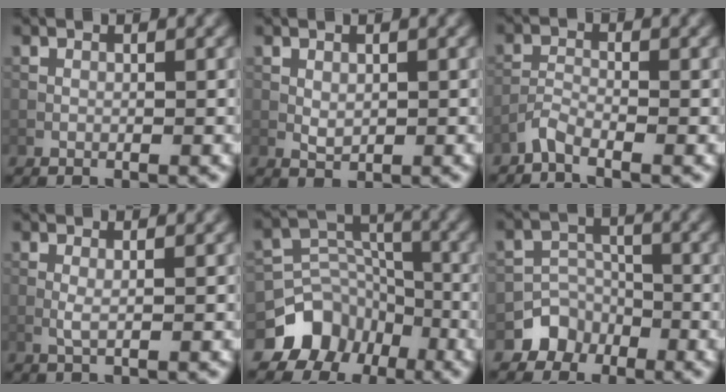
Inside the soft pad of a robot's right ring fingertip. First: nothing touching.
{"total": 1.2, "force": [0.2, 0.8, 0.8], "torque": [-0.018, -0.003, 0.007]}
{"total": 1.7, "force": [-1.5, 0.2, 0.7], "torque": [-0.017, 0.003, -0.039]}
{"total": 0.9, "force": [-0.1, 0.1, 0.9], "torque": [-0.021, 0.001, -0.002]}
{"total": 8.5, "force": [-5.6, 6.2, 1.3], "torque": [-0.008, 0.011, -0.103]}
{"total": 3.3, "force": [-2.1, 2.5, 0.3], "torque": [0.008, 0.009, -0.036]}